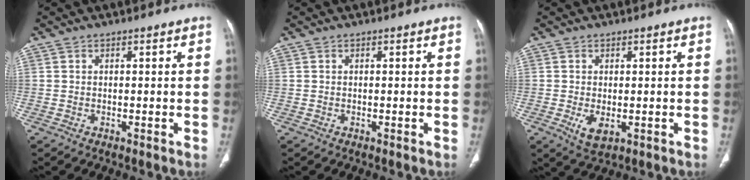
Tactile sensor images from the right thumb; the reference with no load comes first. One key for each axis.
{"total": 0.0}
{"total": 3.7, "fx": -0.8, "fy": 2.1, "fz": 3.0, "tx": -0.058, "ty": -0.011, "tz": -0.004}